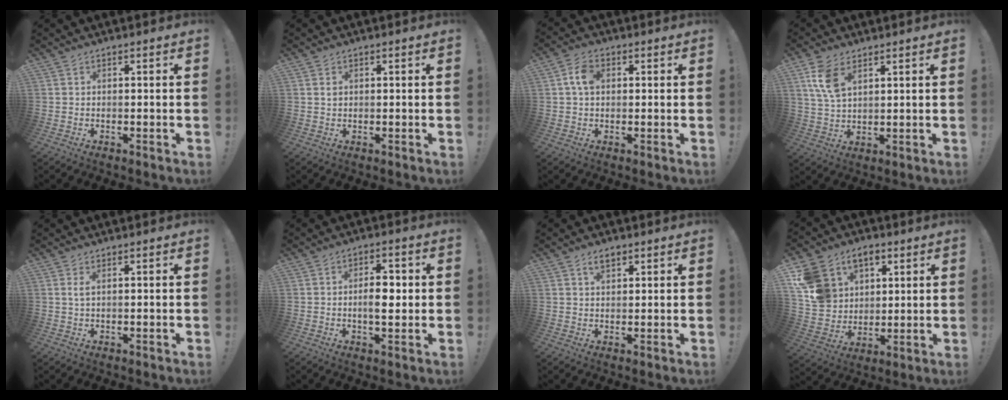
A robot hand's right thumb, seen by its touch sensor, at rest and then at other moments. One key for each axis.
{"total": 0.8, "fx": 0.3, "fy": 0.6, "fz": 0.4, "tx": -0.003, "ty": 0.000, "tz": 0.005}
{"total": 5.6, "fx": 1.1, "fy": 3.5, "fz": 4.3, "tx": -0.078, "ty": 0.012, "tz": 0.022}
{"total": 8.6, "fx": 4.3, "fy": 4.6, "fz": 5.8, "tx": -0.115, "ty": -0.007, "tz": 0.084}
{"total": 1.9, "fx": 0.7, "fy": 0.5, "fz": 1.7, "tx": -0.030, "ty": -0.001, "tz": 0.011}
{"total": 6.8, "fx": -0.3, "fy": 3.4, "fz": 5.9, "tx": -0.088, "ty": 0.008, "tz": -0.010}
{"total": 3.1, "fx": 1.8, "fy": 1.6, "fz": 1.9, "tx": -0.026, "ty": -0.002, "tz": 0.031}
{"total": 14.8, "fx": 6.2, "fy": 12.0, "fz": 5.8, "tx": -0.101, "ty": -0.023, "tz": 0.131}